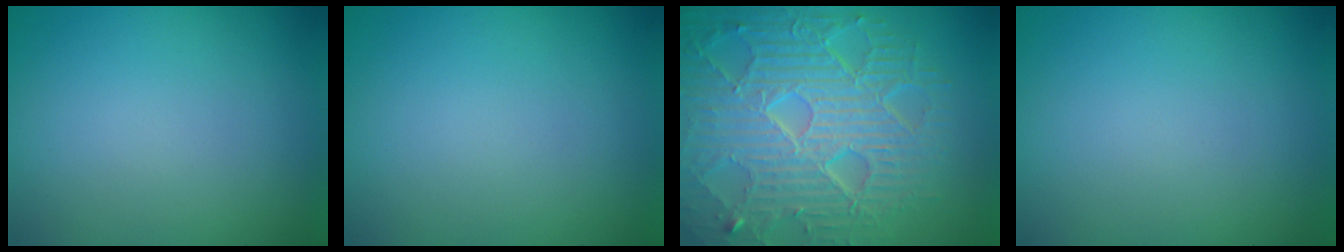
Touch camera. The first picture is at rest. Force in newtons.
{"total": 0.0}
{"total": 10.2, "press": 6.6, "slide": 7.8}
{"total": 0.0}